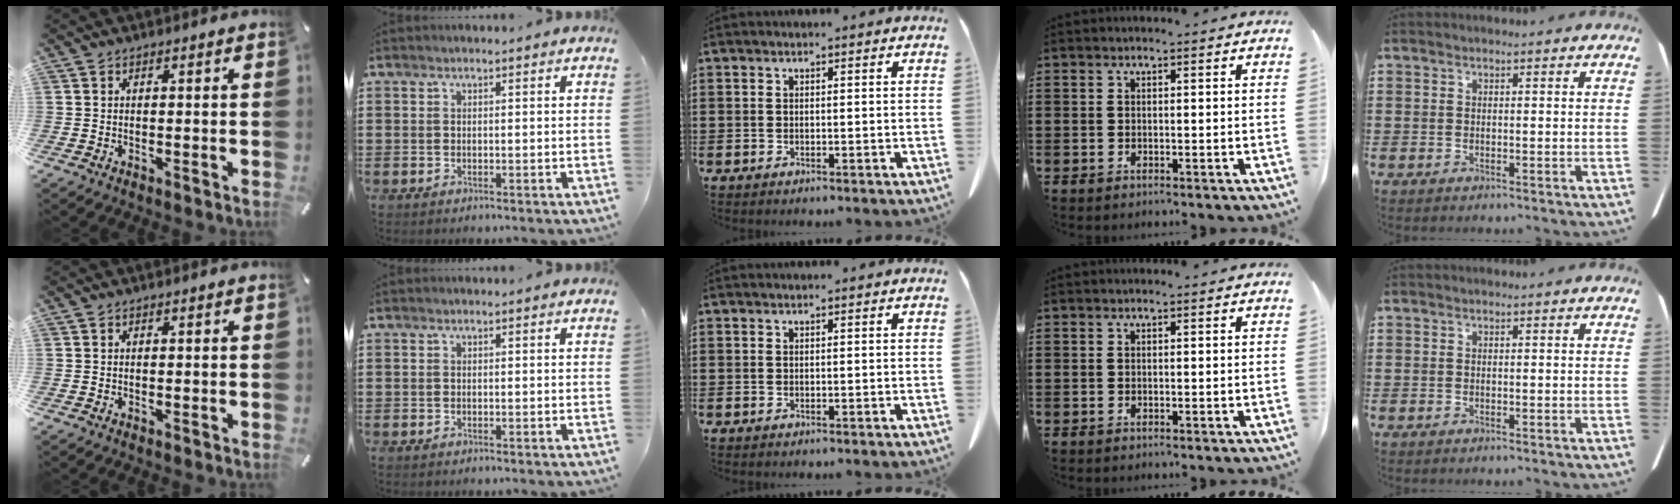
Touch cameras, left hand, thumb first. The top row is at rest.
{}